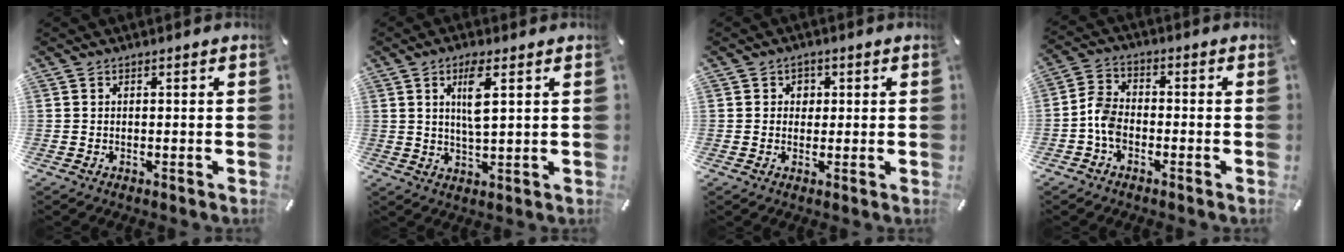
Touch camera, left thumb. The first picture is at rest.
{"total": 6.8, "force": [2.5, 1.7, 6.1], "torque": [-0.119, 0.000, 0.040]}
{"total": 2.6, "force": [0.1, 2.5, 0.8], "torque": [0.005, -0.002, -0.007]}
{"total": 6.0, "force": [-2.6, 4.2, 3.6], "torque": [-0.082, 0.014, -0.050]}